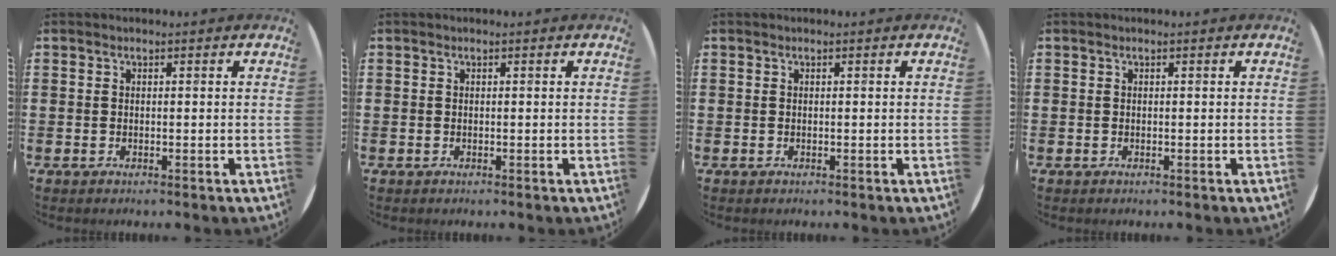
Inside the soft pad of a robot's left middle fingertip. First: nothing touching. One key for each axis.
{"total": 0.0}
{"total": 0.0}
{"total": 0.0}